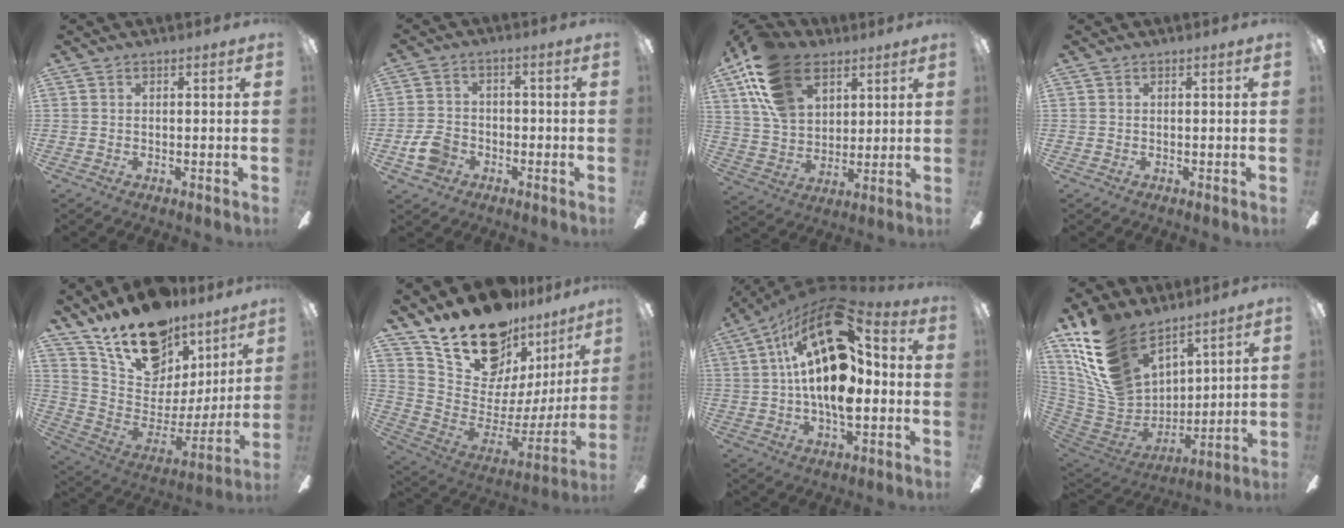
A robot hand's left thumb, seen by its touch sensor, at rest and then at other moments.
{"total": 7.0, "force": [-2.8, 5.4, 3.5], "torque": [-0.089, 0.016, -0.054]}
{"total": 18.7, "force": [10.0, 12.1, 10.3], "torque": [-0.210, -0.025, 0.187]}
{"total": 0.0}
{"total": 18.3, "force": [14.9, 8.6, 6.2], "torque": [-0.122, -0.117, 0.271]}
{"total": 21.2, "force": [16.7, 9.7, 8.7], "torque": [-0.154, -0.123, 0.313]}
{"total": 23.7, "force": [5.0, 11.5, 20.1], "torque": [-0.361, -0.029, 0.077]}
{"total": 19.7, "force": [12.7, 11.5, 9.6], "torque": [-0.231, -0.065, 0.242]}